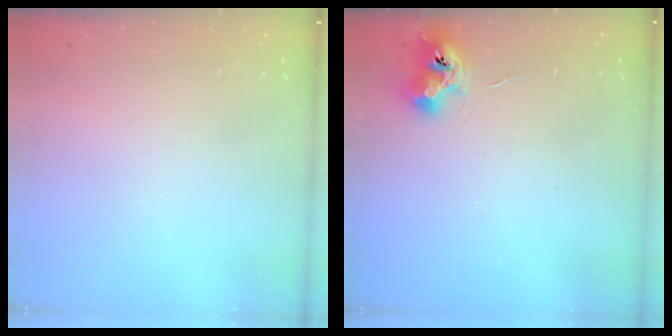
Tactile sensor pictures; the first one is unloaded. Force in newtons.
{"total": 9.0, "press": 9.0, "slide": 0.2}